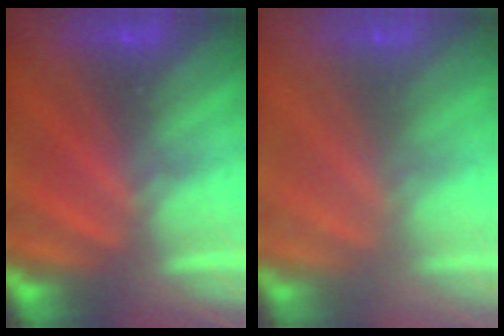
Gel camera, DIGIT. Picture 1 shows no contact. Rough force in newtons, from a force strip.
{"total": 8.3}